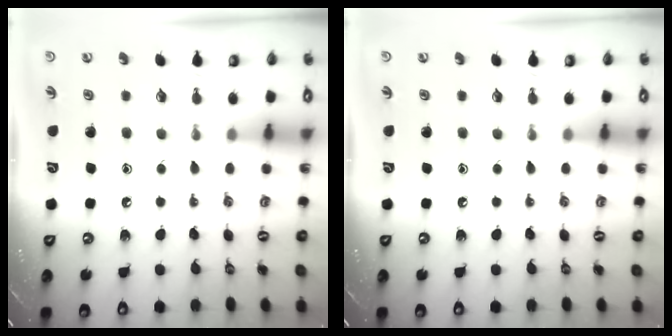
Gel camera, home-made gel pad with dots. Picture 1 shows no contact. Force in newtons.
{"total": 0.0}